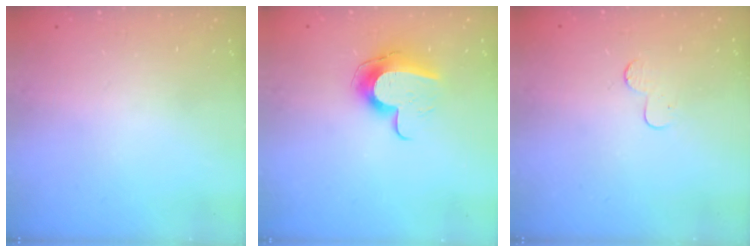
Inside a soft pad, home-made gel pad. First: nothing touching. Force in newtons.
{"total": 10.8, "press": 10.8, "slide": 0.9}
{"total": 4.4, "press": 4.4, "slide": 0.4}